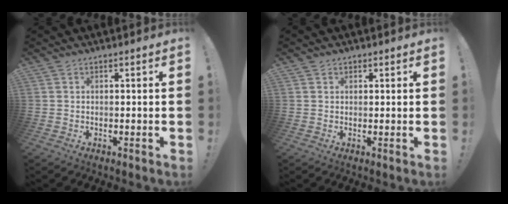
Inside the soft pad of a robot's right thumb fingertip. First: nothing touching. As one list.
[{"total": 1.0, "force": [0.5, 0.8, 0.0], "torque": [0.008, -0.005, 0.008]}]